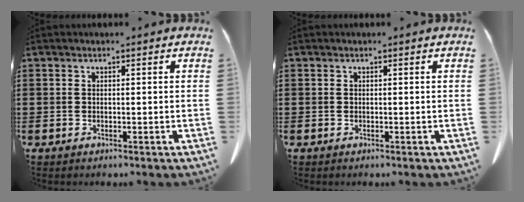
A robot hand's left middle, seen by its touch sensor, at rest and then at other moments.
{"total": 0.0}